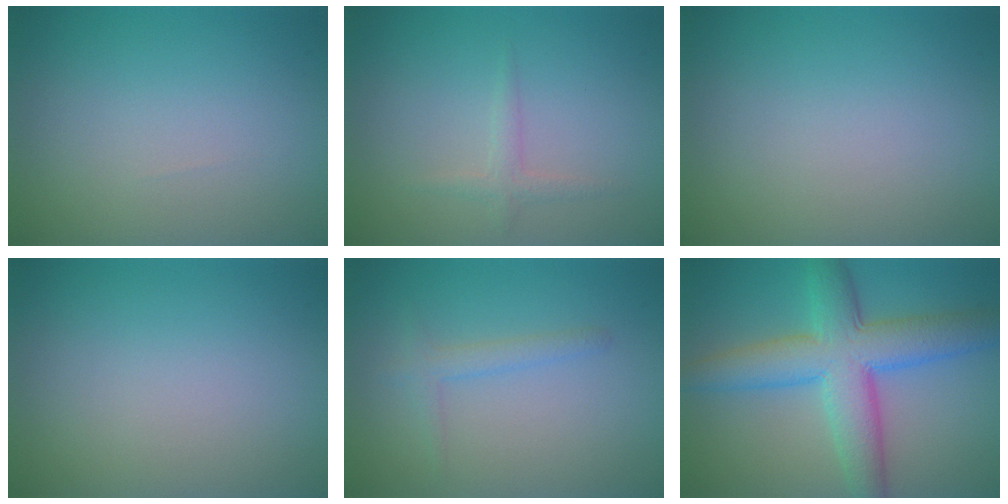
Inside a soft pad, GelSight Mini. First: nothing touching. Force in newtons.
{"total": 1.3, "press": 1.3, "slide": 0.0}
{"total": 0.0}
{"total": 0.0}
{"total": 1.6, "press": 1.6, "slide": 0.1}
{"total": 8.1, "press": 8.1, "slide": 0.3}